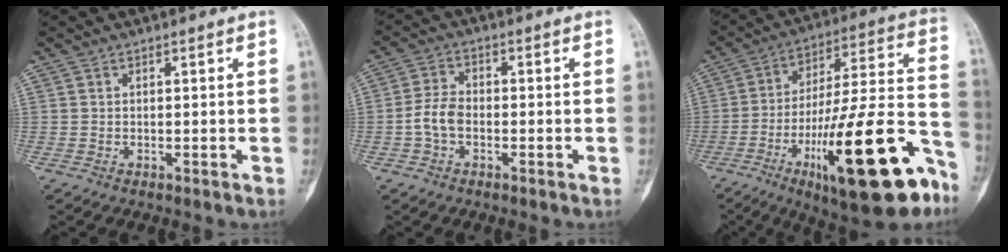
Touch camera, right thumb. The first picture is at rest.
{"total": 5.1, "force": [-1.4, 3.3, 3.6], "torque": [-0.073, 0.017, -0.032]}
{"total": 28.6, "force": [-13.3, 7.6, 24.1], "torque": [-0.342, 0.067, -0.199]}